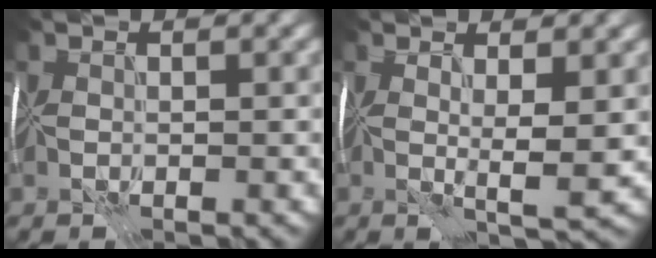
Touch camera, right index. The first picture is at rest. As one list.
[{"total": 3.5, "force": [0.9, 0.4, 3.4], "torque": [-0.052, -0.007, 0.013]}]